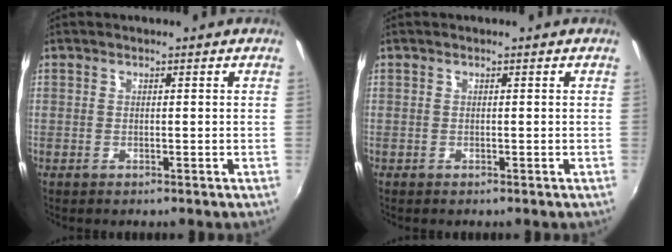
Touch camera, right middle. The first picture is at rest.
{"total": 0.0}